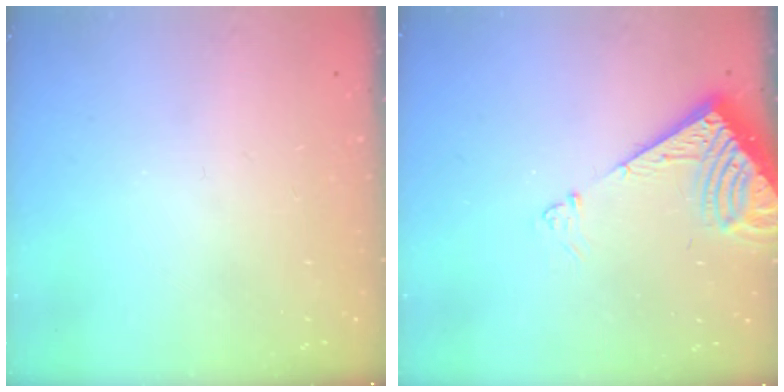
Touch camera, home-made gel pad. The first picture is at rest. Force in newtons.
{"total": 7.5, "press": 7.4, "slide": 1.0}